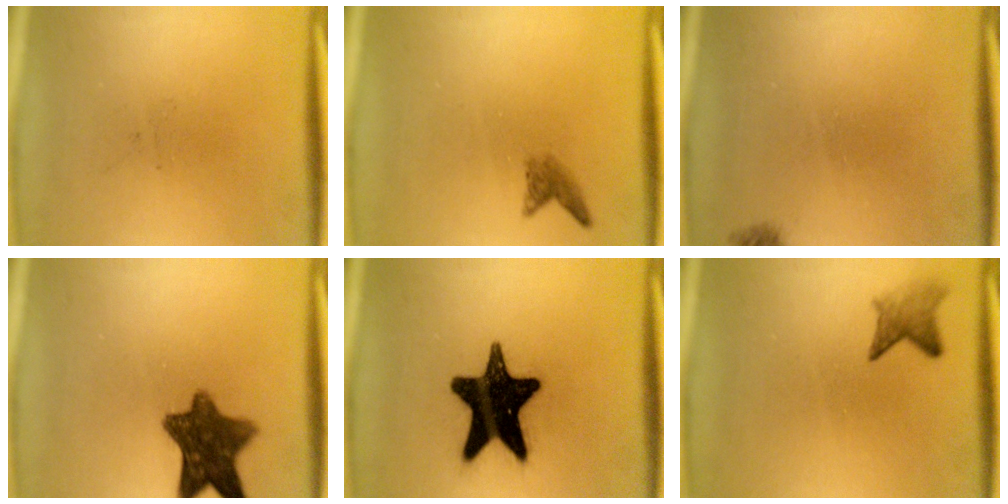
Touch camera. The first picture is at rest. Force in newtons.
{"total": 1.5}
{"total": 1.0}
{"total": 9.9}
{"total": 18.0}
{"total": 2.4}